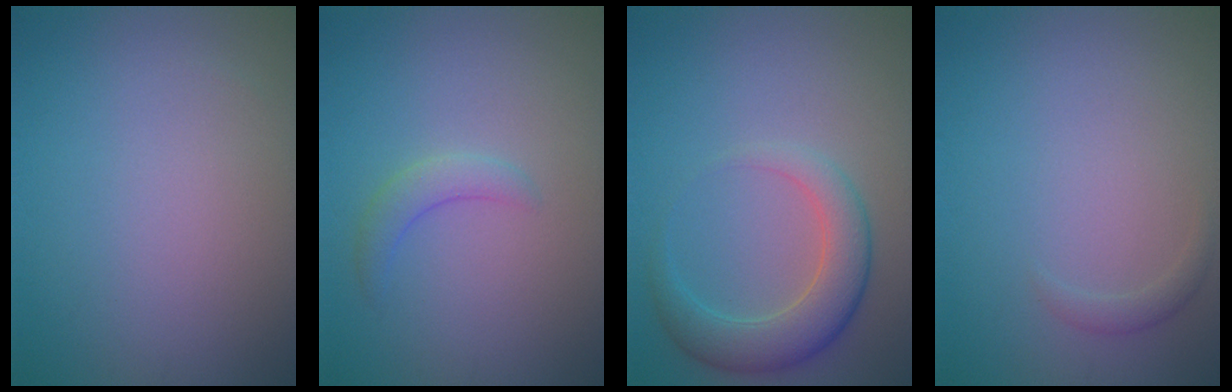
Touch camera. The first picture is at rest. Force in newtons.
{"total": 1.8, "press": 1.8, "slide": 0.1}
{"total": 4.6, "press": 4.6, "slide": 0.3}
{"total": 0.9, "press": 0.9, "slide": 0.1}